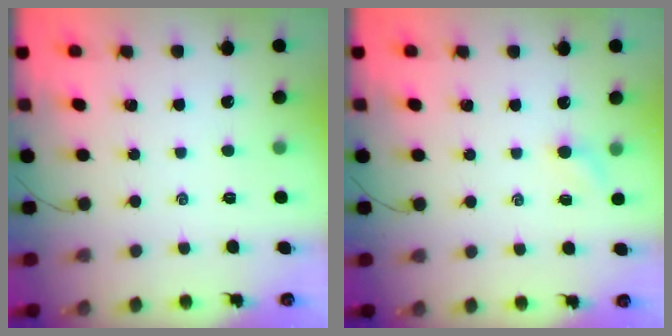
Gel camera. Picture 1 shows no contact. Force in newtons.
{"total": 3.1, "press": 2.9, "slide": 1.0}